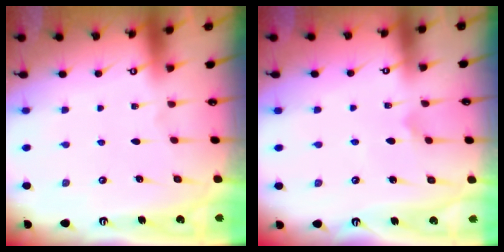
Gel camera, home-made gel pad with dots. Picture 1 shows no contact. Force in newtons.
{"total": 3.8, "press": 3.8, "slide": 0.5}